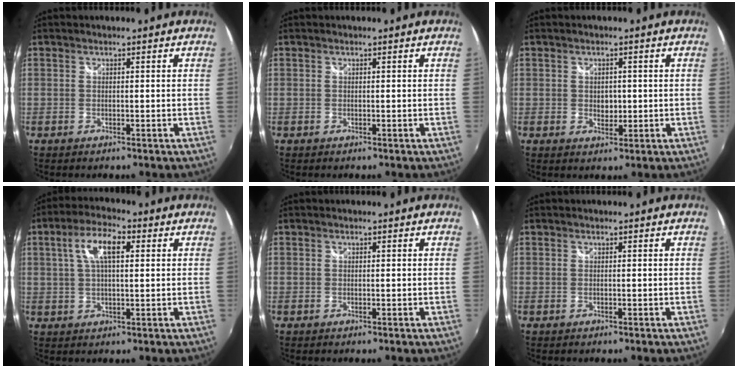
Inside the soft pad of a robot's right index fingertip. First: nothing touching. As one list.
[{"total": 0.0}, {"total": 2.7, "force": [0.0, 2.1, 1.7], "torque": [-0.023, 0.001, 0.000]}, {"total": 7.9, "force": [2.3, 3.1, 6.9], "torque": [-0.131, 0.018, 0.039]}, {"total": 0.0}, {"total": 0.0}]